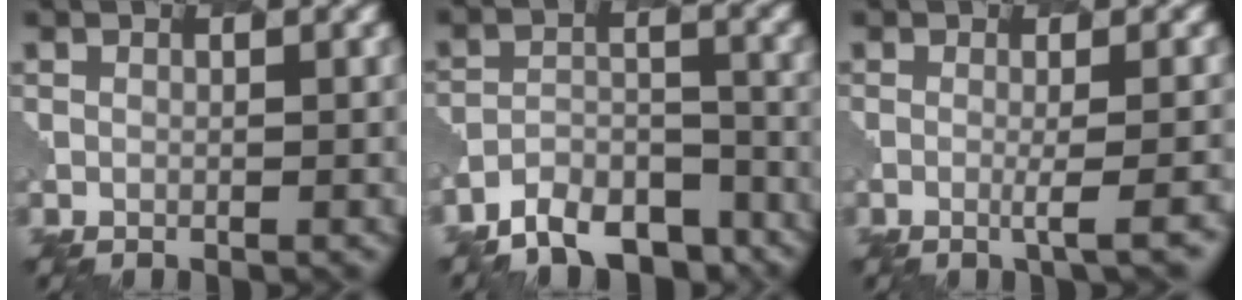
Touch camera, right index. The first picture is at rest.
{"total": 7.8, "force": [-6.5, 3.4, 2.7], "torque": [-0.042, -0.008, -0.104]}
{"total": 2.6, "force": [-0.6, 0.4, 2.5], "torque": [-0.026, 0.006, -0.020]}